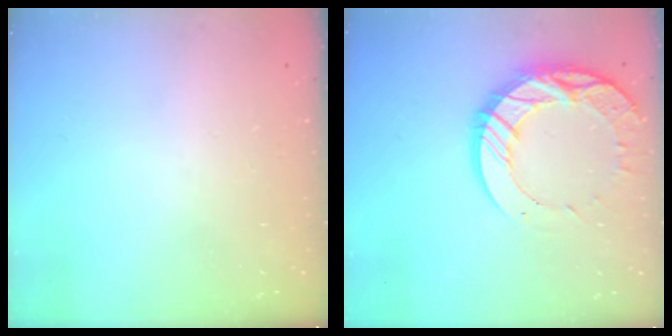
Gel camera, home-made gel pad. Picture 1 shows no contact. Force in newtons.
{"total": 16.6, "press": 16.5, "slide": 1.3}